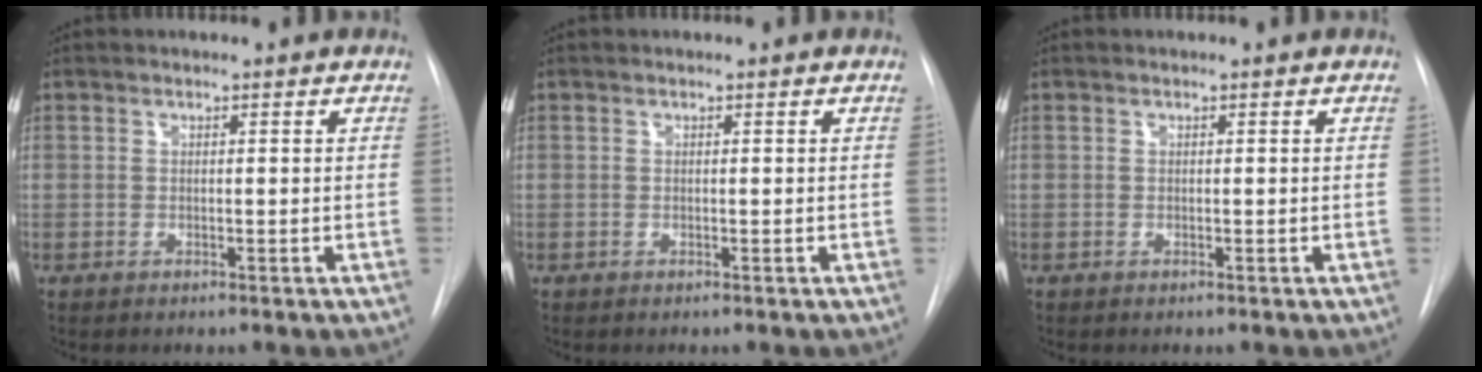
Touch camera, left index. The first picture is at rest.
{"total": 0.0}
{"total": 0.0}